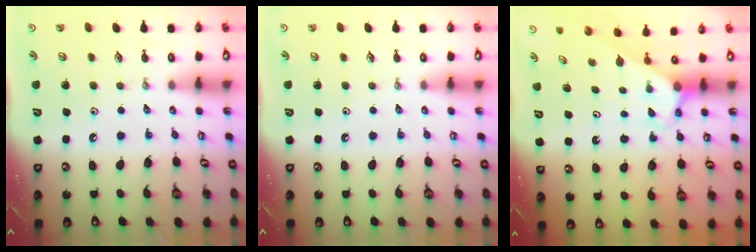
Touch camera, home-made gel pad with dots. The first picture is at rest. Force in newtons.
{"total": 0.0}
{"total": 2.8, "press": 2.8, "slide": 0.1}